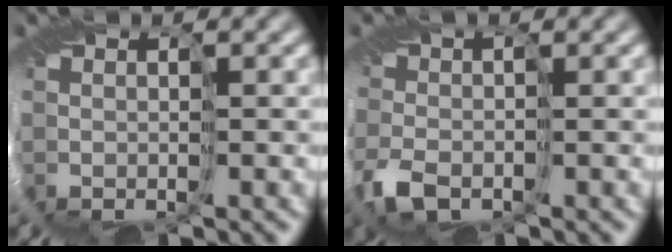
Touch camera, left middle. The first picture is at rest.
{"total": 3.7, "force": [-1.9, 2.2, 2.4], "torque": [-0.061, -0.004, -0.043]}